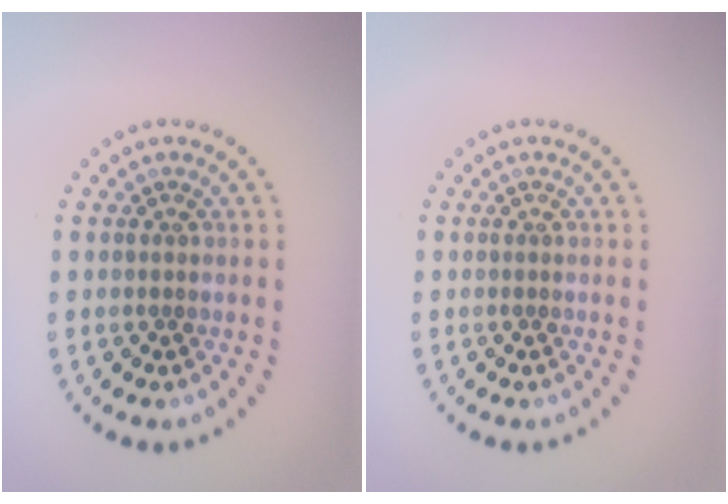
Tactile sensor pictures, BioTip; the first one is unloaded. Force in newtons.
{"total": 0.0}